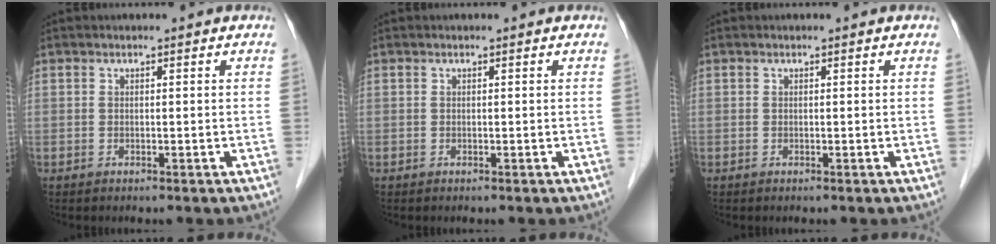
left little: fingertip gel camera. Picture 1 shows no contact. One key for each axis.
{"total": 0.0}
{"total": 0.0}